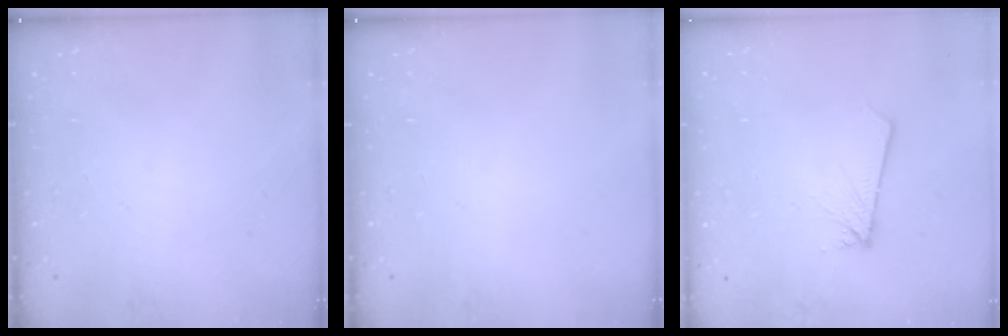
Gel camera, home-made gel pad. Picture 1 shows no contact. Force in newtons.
{"total": 0.0}
{"total": 1.9, "press": 1.9, "slide": 0.1}